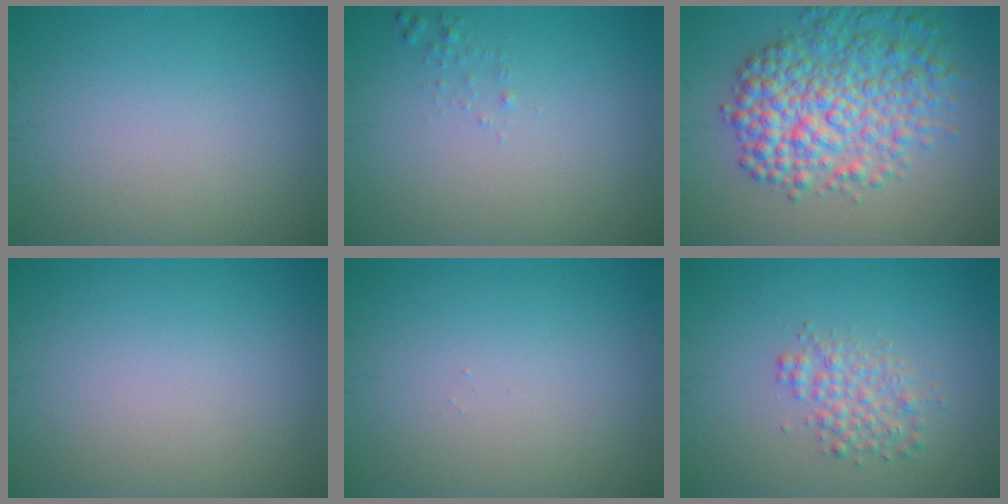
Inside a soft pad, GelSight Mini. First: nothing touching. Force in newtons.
{"total": 0.6, "press": 0.6, "slide": 0.0}
{"total": 7.8, "press": 7.8, "slide": 0.1}
{"total": 0.0}
{"total": 0.0}
{"total": 2.5, "press": 2.5, "slide": 0.1}